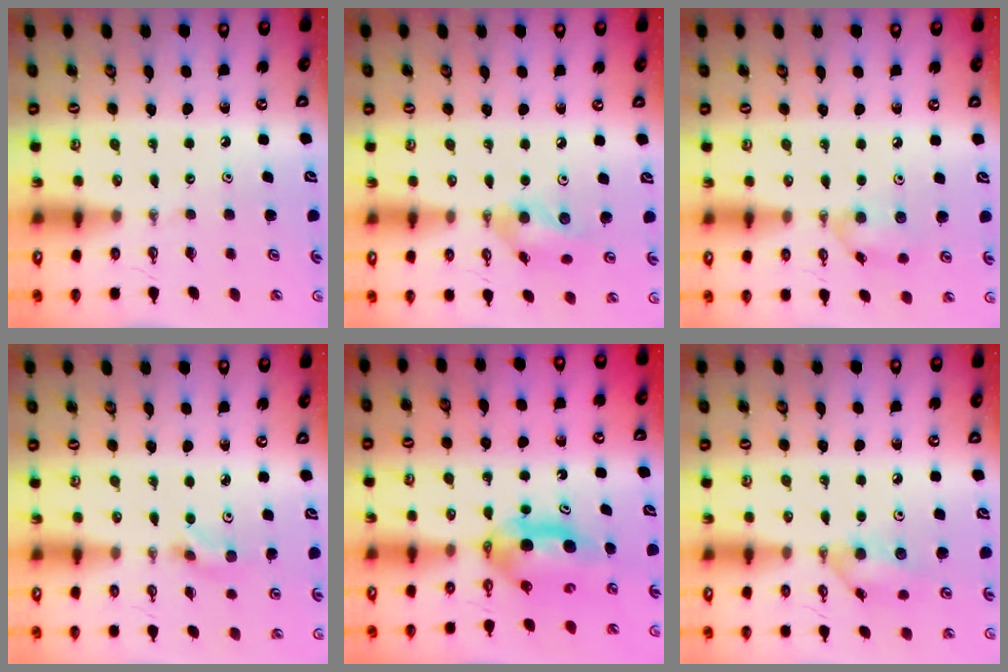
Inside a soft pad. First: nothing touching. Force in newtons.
{"total": 10.2, "press": 10.1, "slide": 1.8}
{"total": 9.0, "press": 9.0, "slide": 0.1}
{"total": 3.5, "press": 3.5, "slide": 0.8}
{"total": 5.4, "press": 5.2, "slide": 1.1}
{"total": 10.3, "press": 10.3, "slide": 0.4}